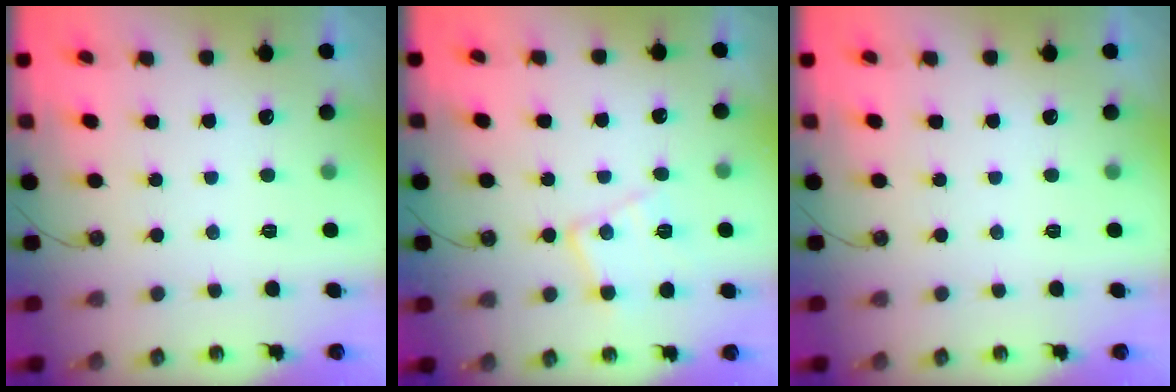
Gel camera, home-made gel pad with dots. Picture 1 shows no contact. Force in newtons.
{"total": 12.8, "press": 12.8, "slide": 0.8}
{"total": 0.0}